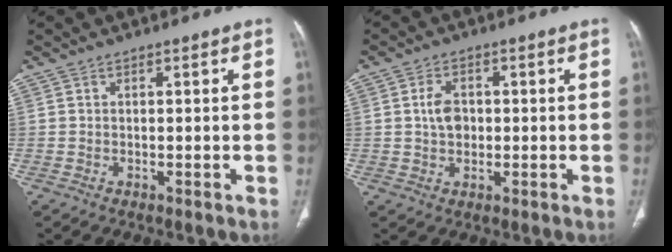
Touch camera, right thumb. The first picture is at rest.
{"total": 4.5, "force": [0.4, 3.2, 3.1], "torque": [-0.046, 0.007, 0.006]}